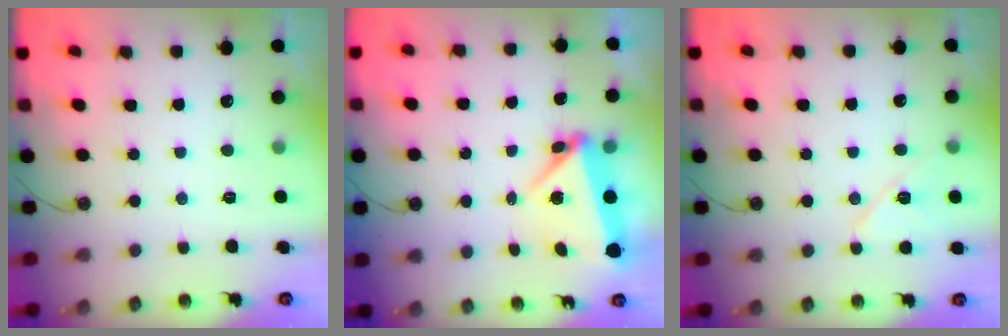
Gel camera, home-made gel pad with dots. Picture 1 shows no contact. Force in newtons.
{"total": 6.0, "press": 5.7, "slide": 1.7}
{"total": 9.0, "press": 8.9, "slide": 1.5}